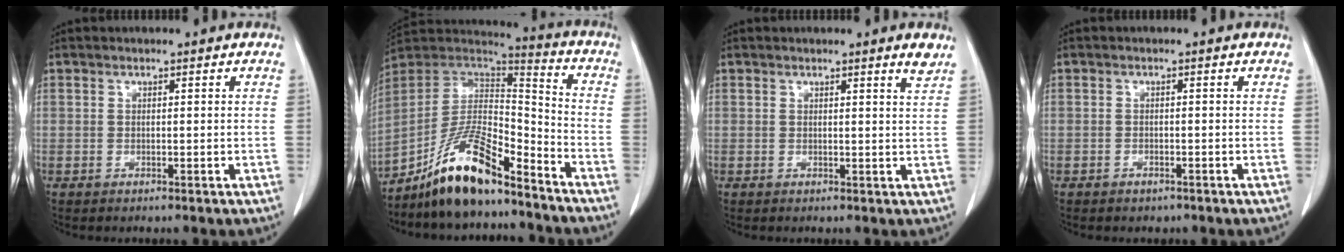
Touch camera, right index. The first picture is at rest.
{"total": 14.6, "force": [-11.0, 3.4, 9.0], "torque": [-0.163, 0.021, -0.197]}
{"total": 1.8, "force": [1.4, -0.4, 1.0], "torque": [-0.021, -0.013, 0.015]}
{"total": 1.3, "force": [-0.9, 0.8, 0.3], "torque": [-0.009, 0.001, -0.009]}